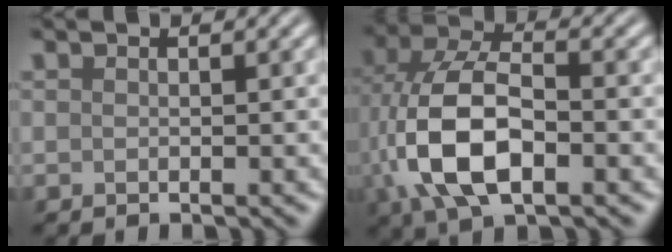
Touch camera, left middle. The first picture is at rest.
{"total": 9.1, "force": [-1.6, 4.9, 7.5], "torque": [-0.160, 0.010, -0.036]}